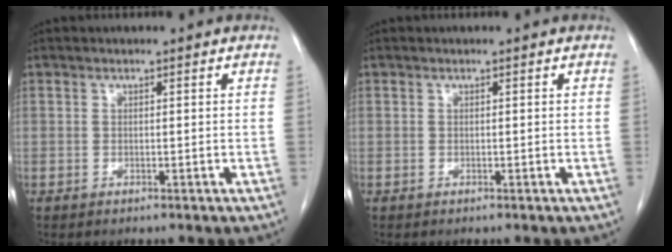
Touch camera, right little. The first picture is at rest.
{"total": 0.0}